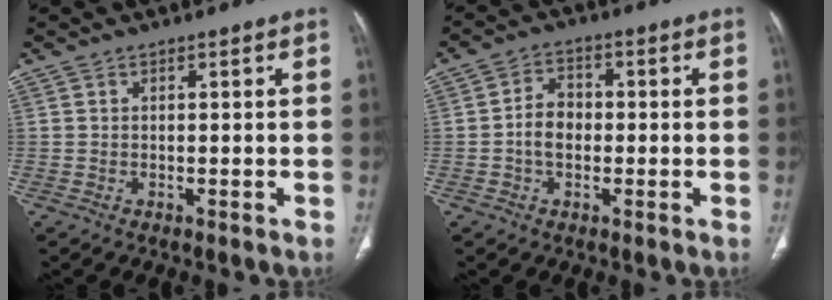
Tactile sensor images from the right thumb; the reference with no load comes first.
{"total": 5.1, "force": [-0.8, 3.7, 3.5], "torque": [-0.054, 0.017, -0.021]}